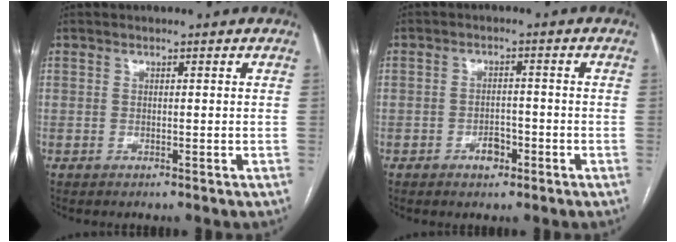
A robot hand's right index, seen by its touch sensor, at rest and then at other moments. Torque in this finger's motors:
{"motor_torque": [0.40, -0.16, 0.08, 0.04]}